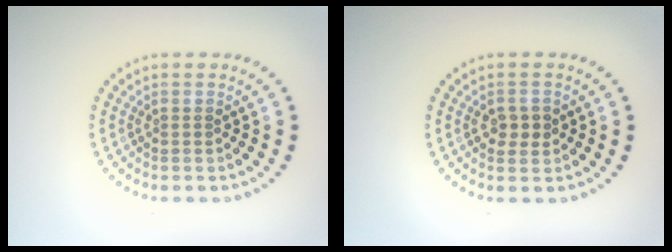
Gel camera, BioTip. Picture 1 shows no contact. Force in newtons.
{"total": 1.9, "press": 1.9, "slide": 0.1}